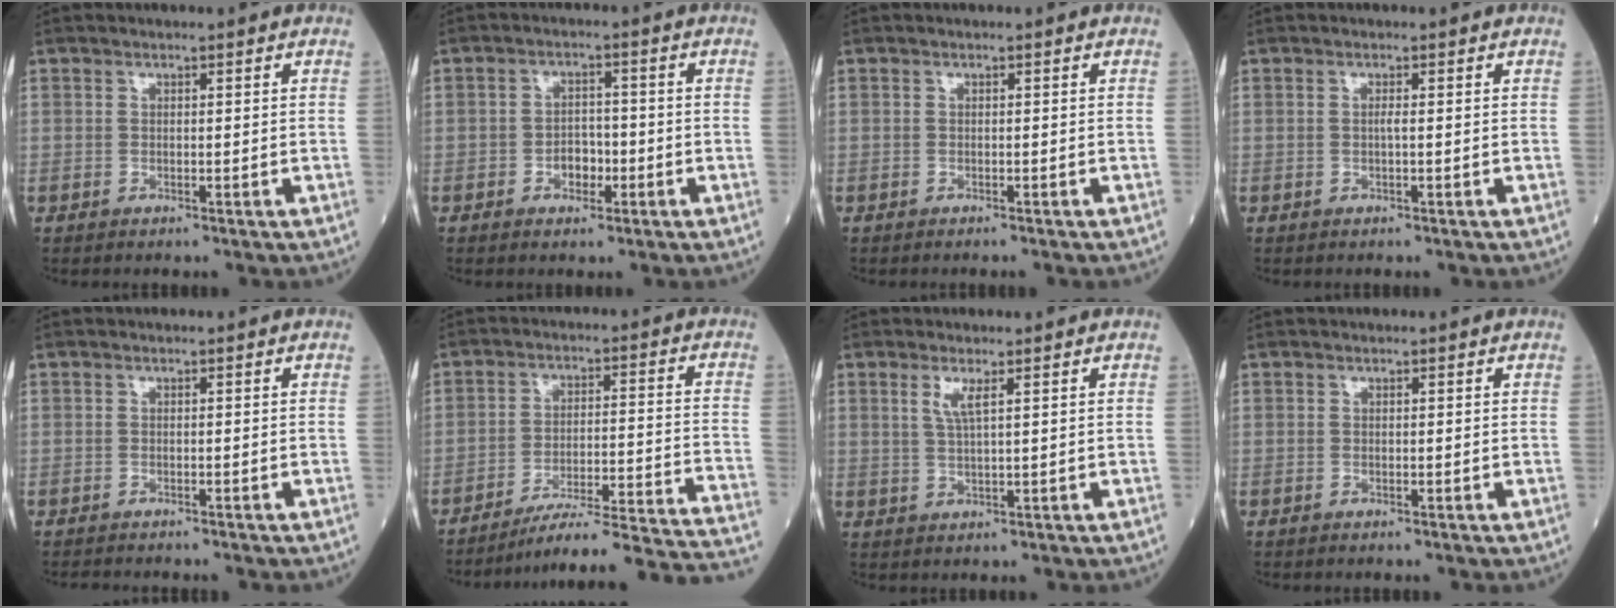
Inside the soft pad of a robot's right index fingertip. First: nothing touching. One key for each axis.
{"total": 3.4, "fx": -1.3, "fy": 2.2, "fz": 2.2, "tx": -0.029, "ty": 0.008, "tz": -0.022}
{"total": 0.6, "fx": -0.5, "fy": -0.1, "fz": 0.3, "tx": -0.003, "ty": 0.002, "tz": -0.007}
{"total": 0.6, "fx": -0.1, "fy": -0.1, "fz": 0.6, "tx": -0.011, "ty": 0.000, "tz": -0.003}
{"total": 2.7, "fx": -2.5, "fy": 0.3, "fz": 1.0, "tx": -0.017, "ty": -0.006, "tz": -0.032}
{"total": 22.2, "fx": -20.6, "fy": -1.8, "fz": 8.0, "tx": -0.056, "ty": -0.013, "tz": -0.284}
{"total": 2.6, "fx": 1.2, "fy": 0.0, "fz": 2.3, "tx": -0.055, "ty": -0.003, "tz": 0.025}
{"total": 0.0}